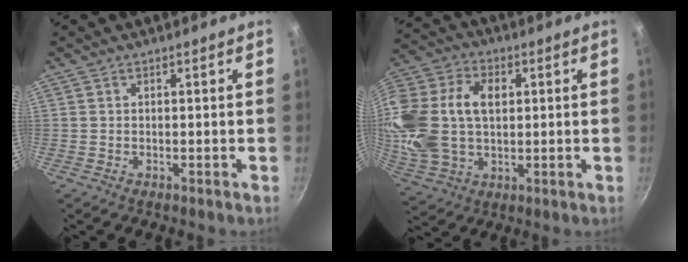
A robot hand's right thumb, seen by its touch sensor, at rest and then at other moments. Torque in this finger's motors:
{"motor_torque": [1.77, 1.79, 0.23, -0.11, 0.63]}